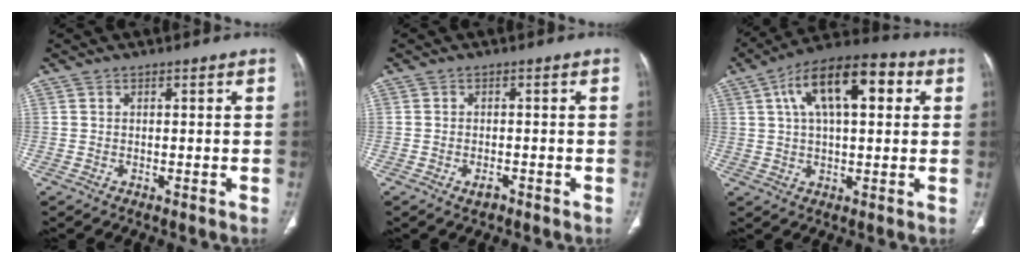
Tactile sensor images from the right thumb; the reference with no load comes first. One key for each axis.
{"total": 1.7, "fx": -1.0, "fy": 1.0, "fz": 1.0, "tx": -0.019, "ty": 0.005, "tz": -0.015}
{"total": 16.1, "fx": 5.0, "fy": 7.3, "fz": 13.5, "tx": -0.208, "ty": 0.023, "tz": 0.075}